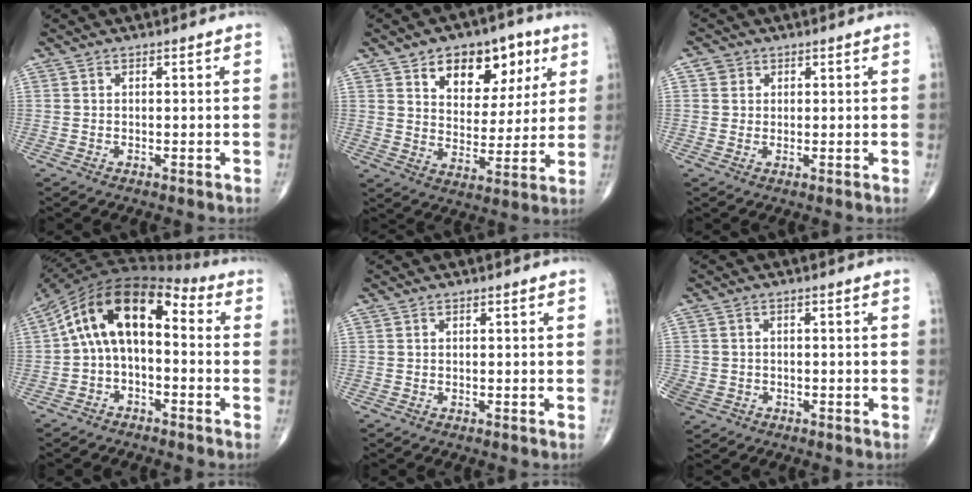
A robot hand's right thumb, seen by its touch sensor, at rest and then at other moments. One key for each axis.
{"total": 14.3, "fx": 6.9, "fy": 8.9, "fz": 8.8, "tx": -0.083, "ty": -0.027, "tz": 0.108}
{"total": 2.4, "fx": 0.8, "fy": 2.2, "fz": 0.4, "tx": 0.008, "ty": -0.002, "tz": 0.008}
{"total": 13.6, "fx": 0.6, "fy": 7.6, "fz": 11.2, "tx": -0.176, "ty": 0.051, "tz": -0.006}
{"total": 0.0}
{"total": 5.8, "fx": -2.6, "fy": 4.8, "fz": 2.0, "tx": -0.061, "ty": 0.006, "tz": -0.040}